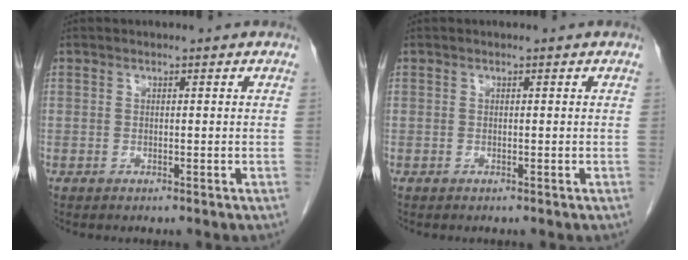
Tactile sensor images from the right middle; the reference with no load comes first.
{"total": 0.0}